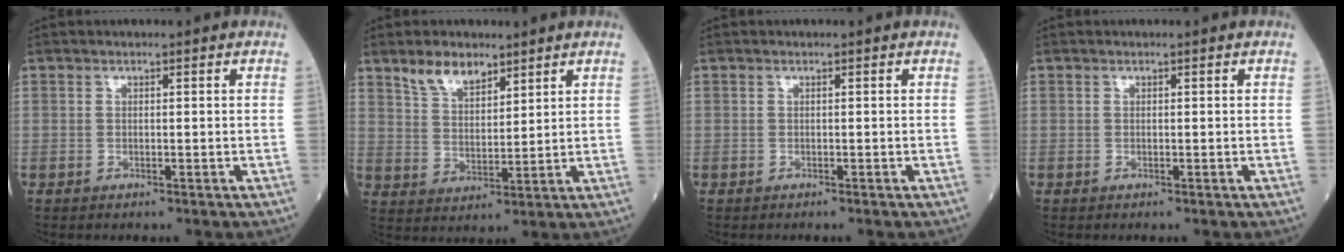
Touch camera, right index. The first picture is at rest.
{"total": 6.1, "force": [4.6, 2.6, 3.1], "torque": [-0.063, 0.004, 0.095]}
{"total": 0.0}
{"total": 0.0}